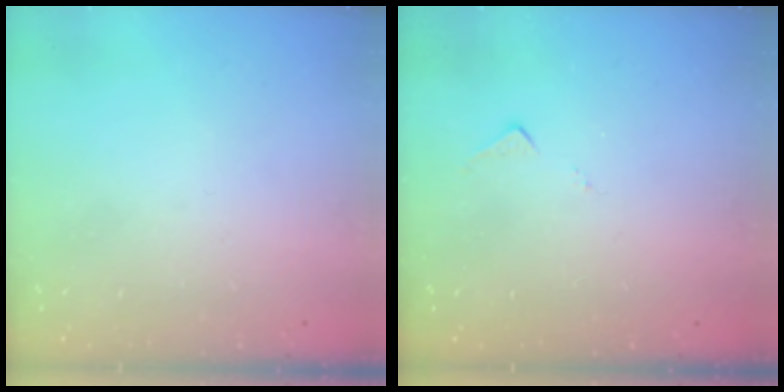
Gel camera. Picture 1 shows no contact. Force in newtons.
{"total": 5.1, "press": 5.0, "slide": 0.7}